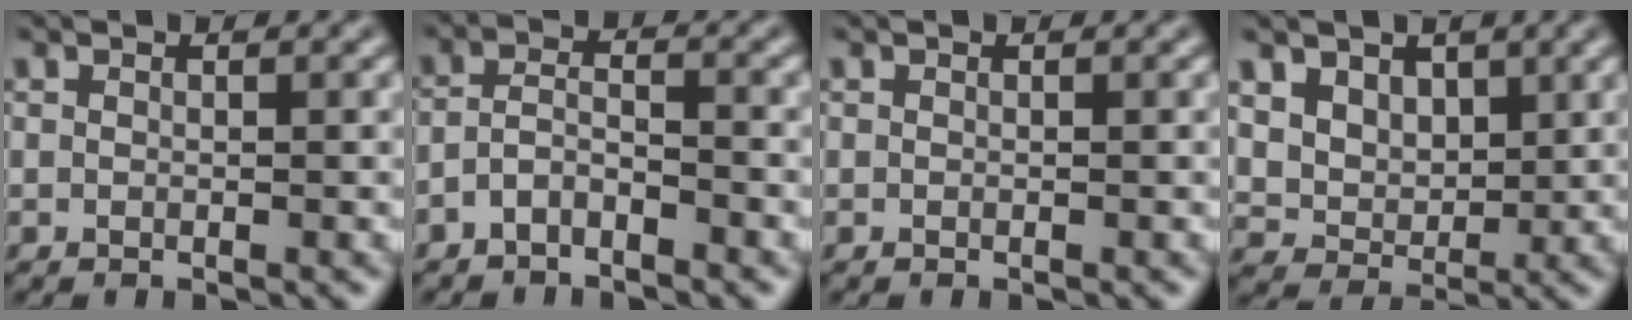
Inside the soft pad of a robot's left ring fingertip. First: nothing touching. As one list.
[{"total": 2.3, "force": [-1.5, 0.9, 1.4], "torque": [-0.030, 0.008, -0.036]}, {"total": 0.0}, {"total": 5.1, "force": [2.4, 4.0, 2.1], "torque": [-0.059, -0.012, 0.055]}]